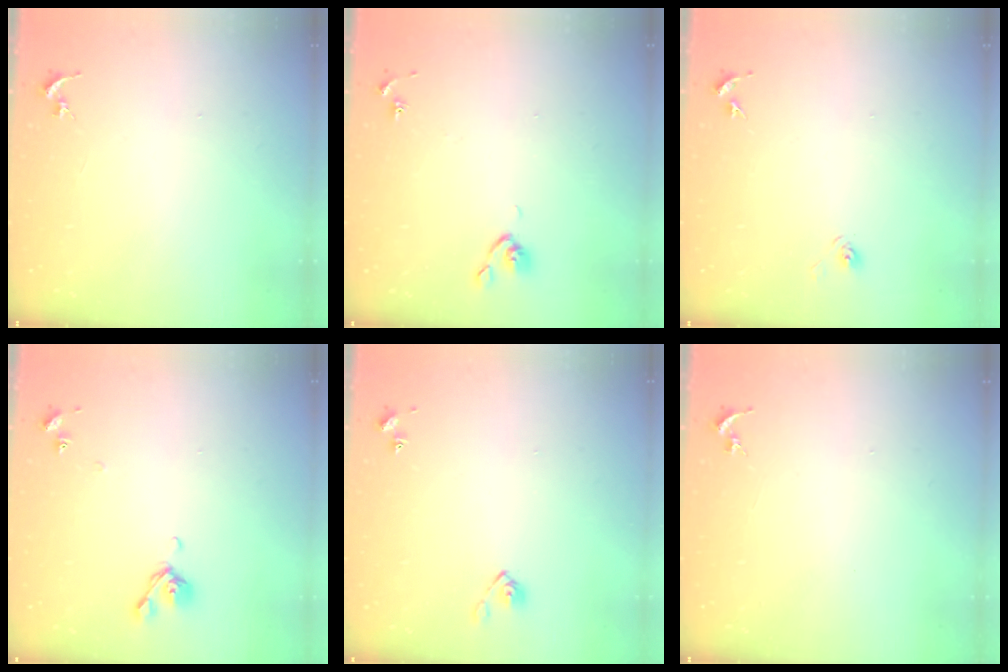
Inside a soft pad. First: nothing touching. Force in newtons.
{"total": 5.0, "press": 4.9, "slide": 0.7}
{"total": 3.1, "press": 2.6, "slide": 1.7}
{"total": 7.3, "press": 7.2, "slide": 1.5}
{"total": 4.4, "press": 4.3, "slide": 0.7}
{"total": 0.0}